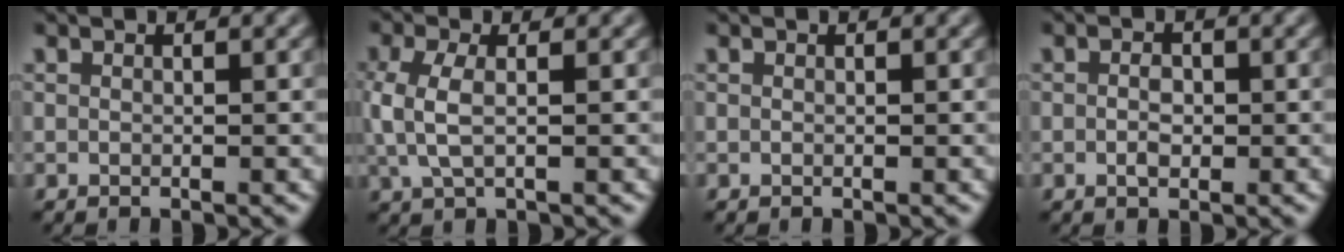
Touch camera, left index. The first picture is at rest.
{"total": 3.3, "force": [0.1, 1.4, 3.0], "torque": [-0.078, 0.002, 0.001]}
{"total": 0.0}
{"total": 1.6, "force": [-0.3, 1.0, 1.2], "torque": [-0.022, 0.003, -0.007]}